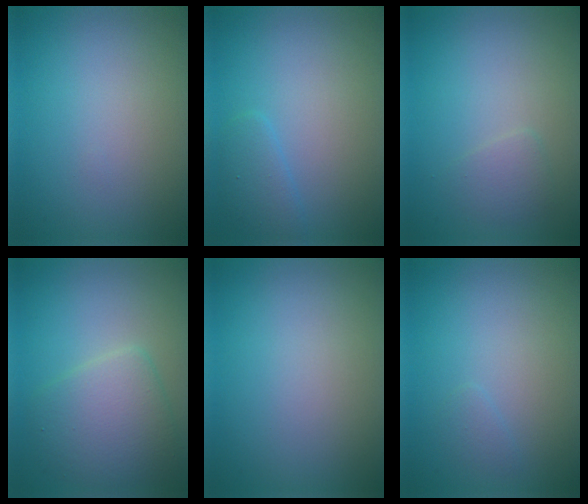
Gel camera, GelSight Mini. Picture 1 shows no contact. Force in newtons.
{"total": 1.8, "press": 1.8, "slide": 0.1}
{"total": 1.3, "press": 1.3, "slide": 0.1}
{"total": 4.7, "press": 4.7, "slide": 0.2}
{"total": 0.0}
{"total": 0.7, "press": 0.7, "slide": 0.1}